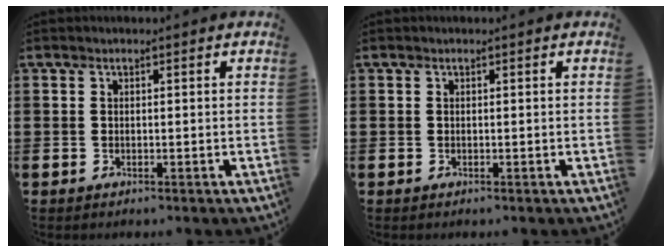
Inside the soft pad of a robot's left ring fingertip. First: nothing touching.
{"total": 0.0}